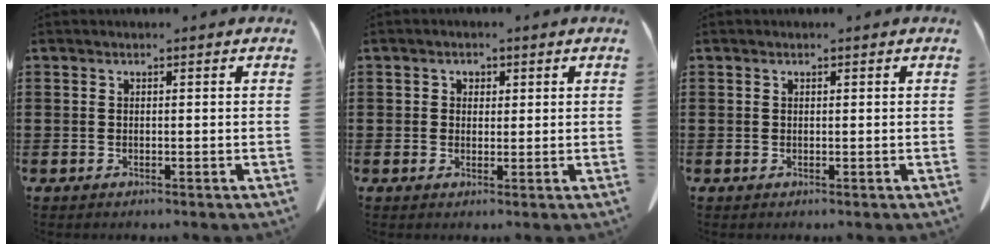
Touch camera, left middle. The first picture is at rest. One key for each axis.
{"total": 1.4, "fx": 0.6, "fy": 1.2, "fz": 0.3, "tx": -0.011, "ty": 0.007, "tz": 0.010}
{"total": 0.0}